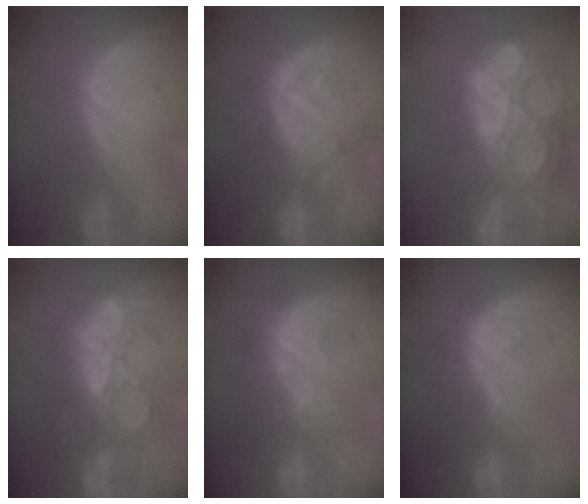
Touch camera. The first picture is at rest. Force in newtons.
{"total": 9.3, "press": 8.1, "slide": 4.6}
{"total": 15.7, "press": 13.0, "slide": 8.8}
{"total": 10.3, "press": 9.3, "slide": 4.4}
{"total": 9.6, "press": 8.4, "slide": 4.5}
{"total": 8.2, "press": 7.3, "slide": 3.7}